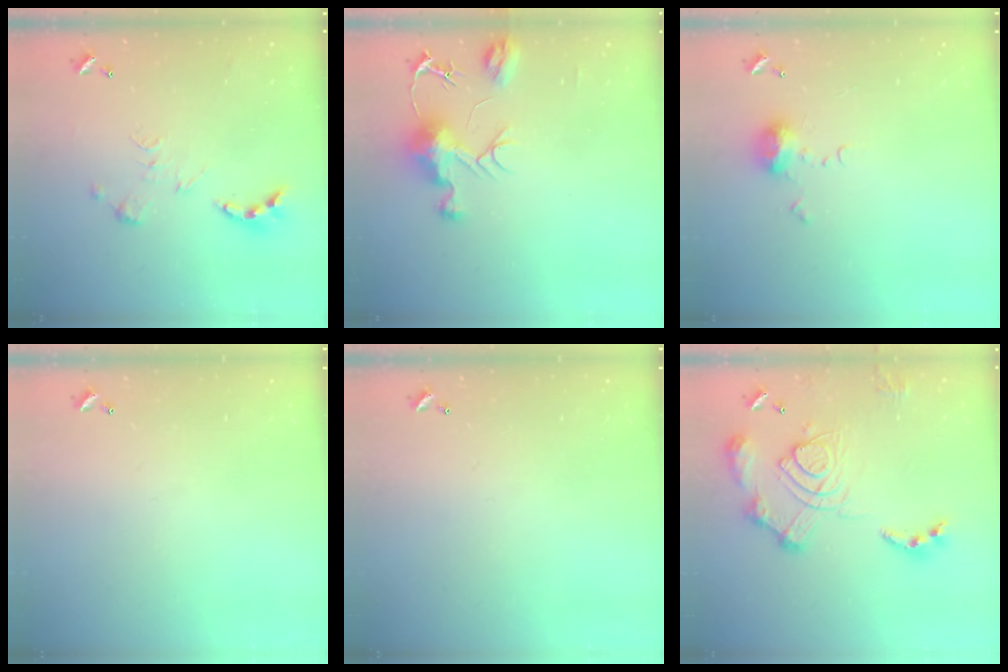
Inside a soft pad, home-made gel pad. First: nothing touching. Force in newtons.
{"total": 9.2, "press": 9.2, "slide": 1.0}
{"total": 6.2, "press": 6.2, "slide": 0.7}
{"total": 0.0}
{"total": 0.0}
{"total": 17.1, "press": 17.0, "slide": 1.6}